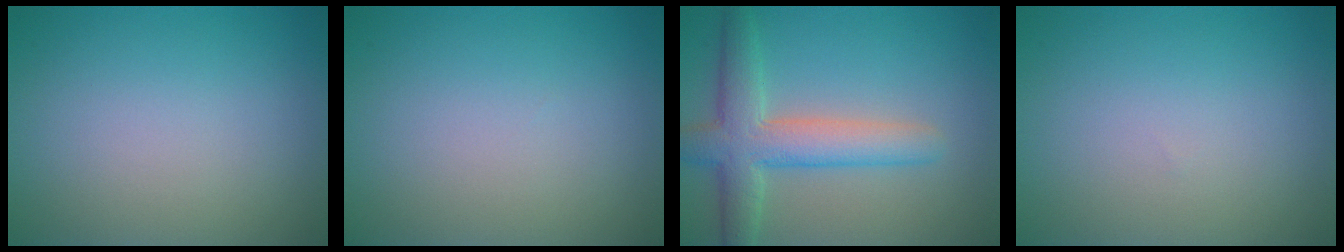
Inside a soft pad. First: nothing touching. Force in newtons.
{"total": 0.0}
{"total": 5.7, "press": 5.7, "slide": 0.2}
{"total": 0.0}